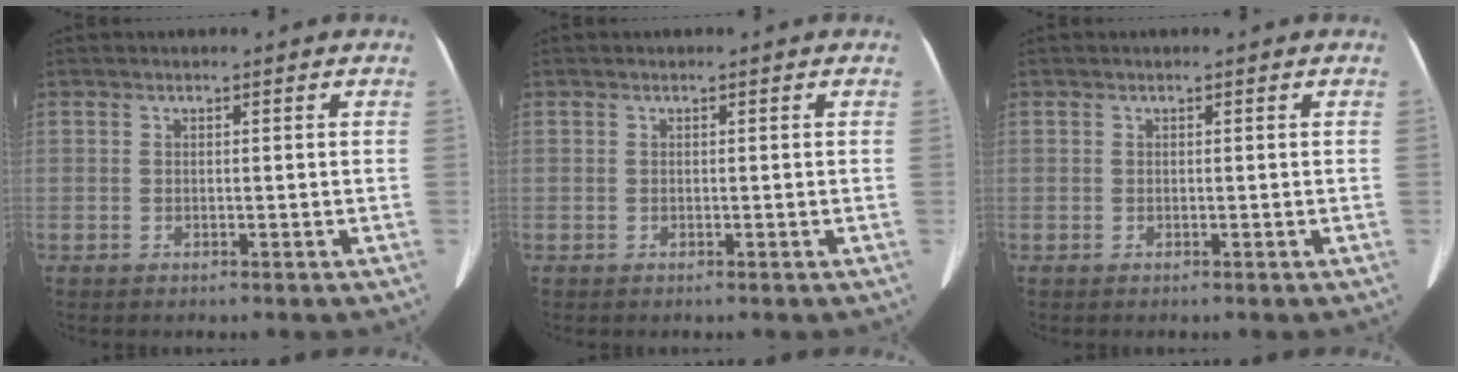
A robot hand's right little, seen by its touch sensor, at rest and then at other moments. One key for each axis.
{"total": 0.0}
{"total": 0.0}